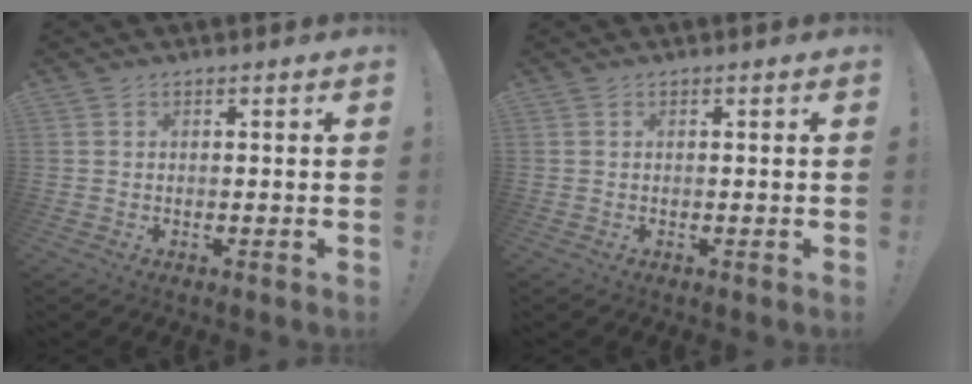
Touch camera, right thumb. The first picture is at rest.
{"total": 0.0}